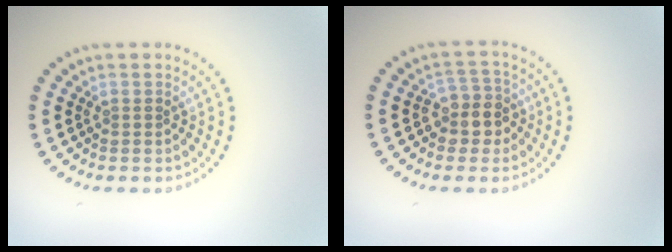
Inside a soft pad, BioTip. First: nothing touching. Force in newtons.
{"total": 2.8, "press": 2.5, "slide": 1.3}